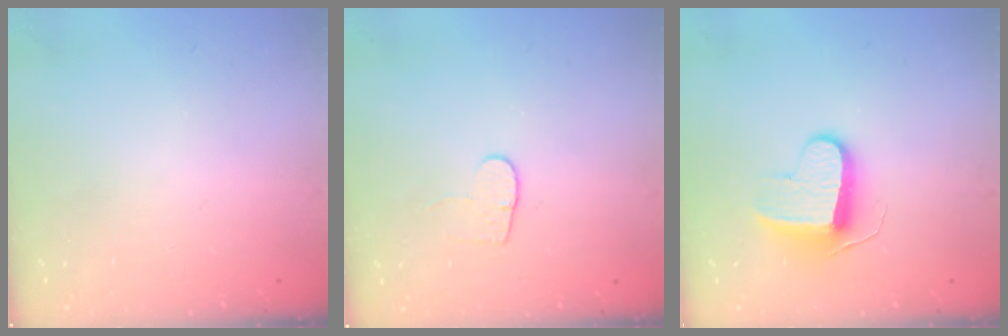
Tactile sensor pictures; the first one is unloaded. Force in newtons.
{"total": 4.5, "press": 4.4, "slide": 0.5}
{"total": 9.6, "press": 9.6, "slide": 0.2}